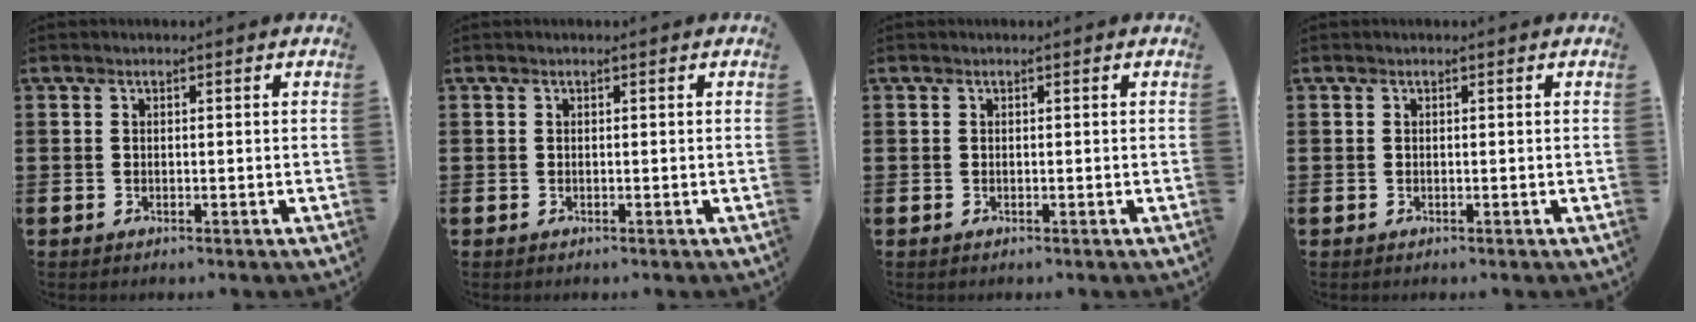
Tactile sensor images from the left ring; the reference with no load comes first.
{"total": 0.0}
{"total": 0.0}
{"total": 0.0}